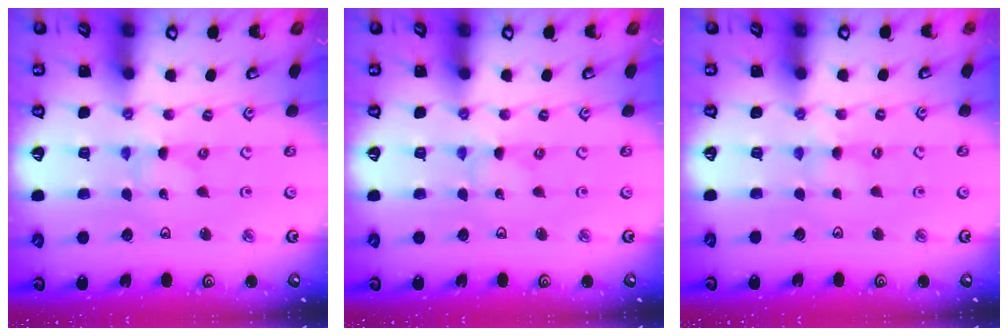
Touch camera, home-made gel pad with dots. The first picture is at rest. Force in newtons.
{"total": 0.0}
{"total": 2.0, "press": 1.9, "slide": 0.3}